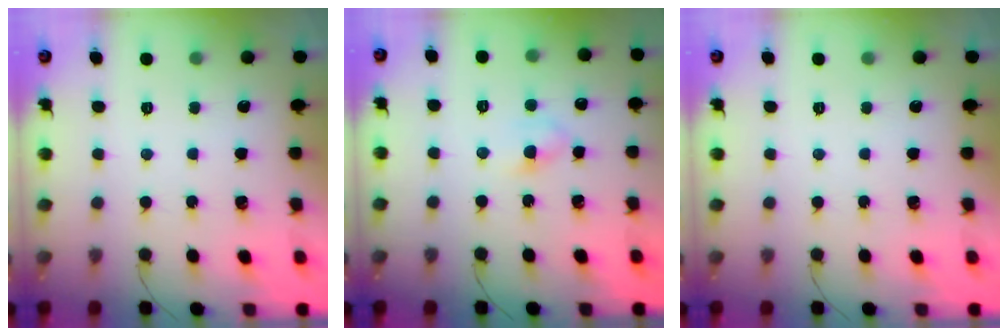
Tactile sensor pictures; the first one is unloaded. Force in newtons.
{"total": 3.9, "press": 3.7, "slide": 1.3}
{"total": 0.0}